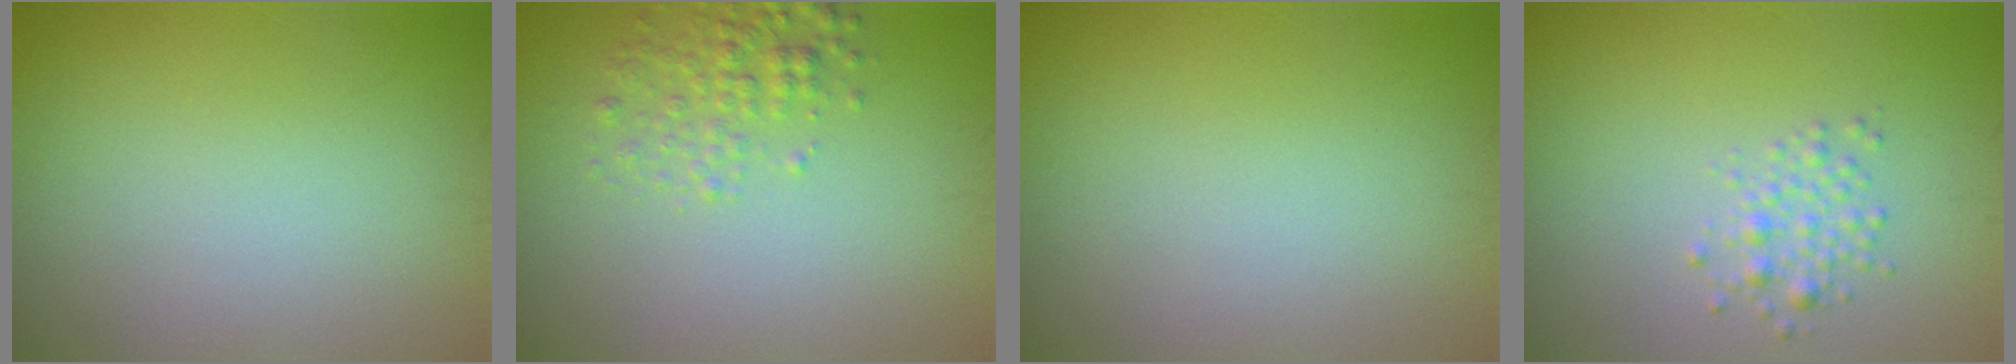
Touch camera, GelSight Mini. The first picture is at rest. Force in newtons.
{"total": 2.3, "press": 2.3, "slide": 0.1}
{"total": 0.0}
{"total": 1.7, "press": 1.7, "slide": 0.1}